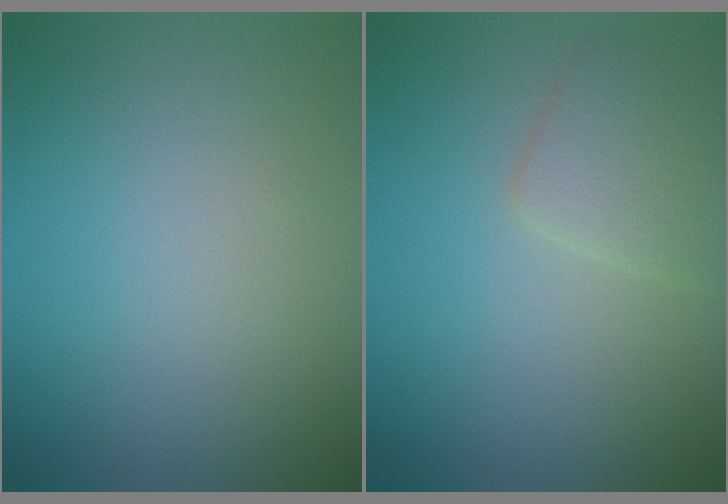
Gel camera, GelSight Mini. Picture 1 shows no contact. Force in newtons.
{"total": 2.6, "press": 2.6, "slide": 0.1}